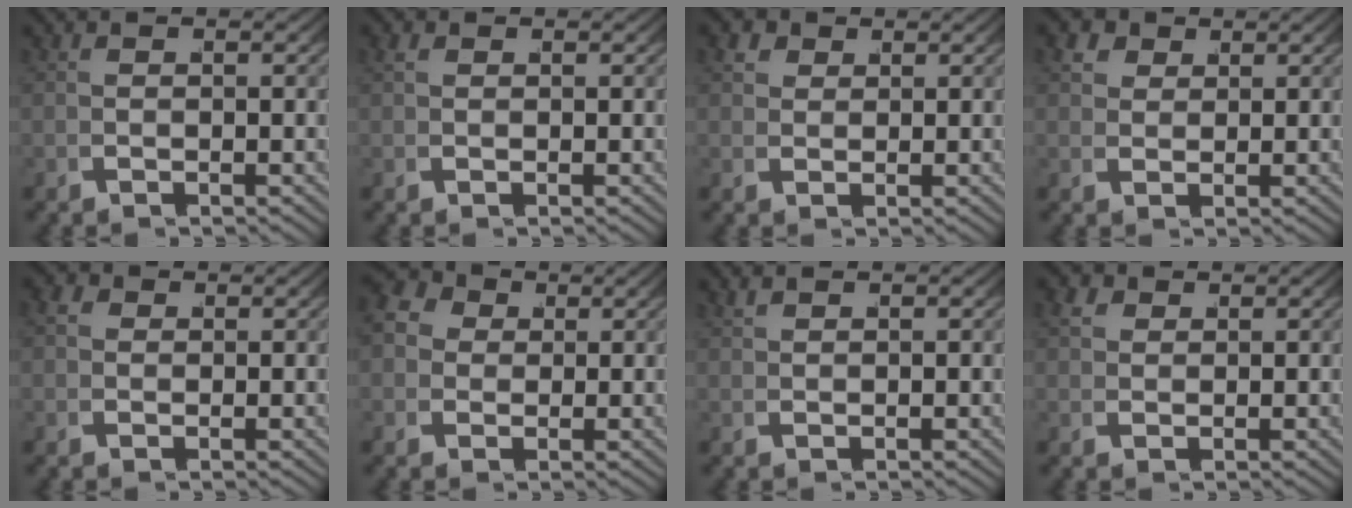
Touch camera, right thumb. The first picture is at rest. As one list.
[{"total": 0.9, "force": [0.4, 0.7, 0.3], "torque": [-0.007, -0.002, 0.010]}, {"total": 2.6, "force": [1.5, 2.0, 0.8], "torque": [-0.027, -0.005, 0.031]}, {"total": 3.3, "force": [1.8, 2.5, 1.1], "torque": [-0.035, -0.005, 0.038]}, {"total": 1.7, "force": [0.5, 1.5, 0.5], "torque": [-0.014, 0.000, 0.006]}, {"total": 7.2, "force": [2.0, 6.1, 3.4], "torque": [-0.070, 0.005, 0.021]}, {"total": 0.9, "force": [0.9, 0.2, 0.3], "torque": [-0.005, 0.000, 0.023]}, {"total": 2.0, "force": [1.3, 1.5, 0.6], "torque": [-0.020, -0.003, 0.029]}]